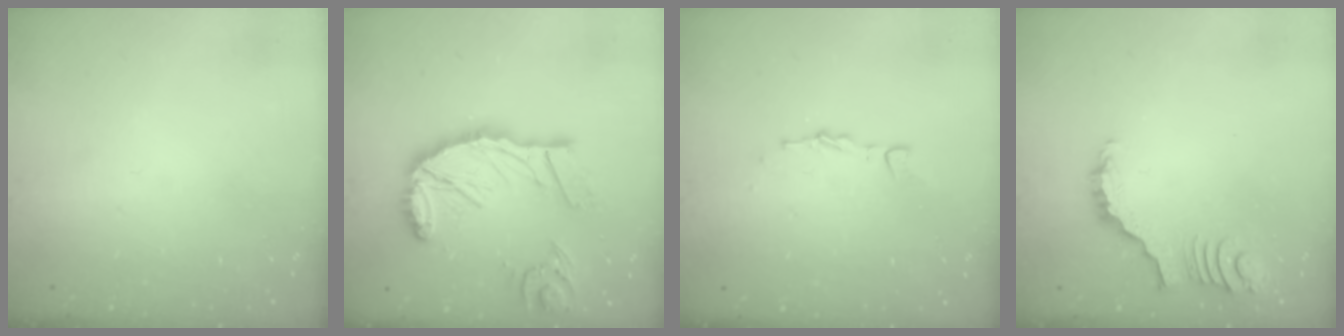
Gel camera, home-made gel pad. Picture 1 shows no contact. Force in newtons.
{"total": 21.0, "press": 21.0, "slide": 1.8}
{"total": 2.6, "press": 2.6, "slide": 0.2}
{"total": 3.5, "press": 3.4, "slide": 0.7}